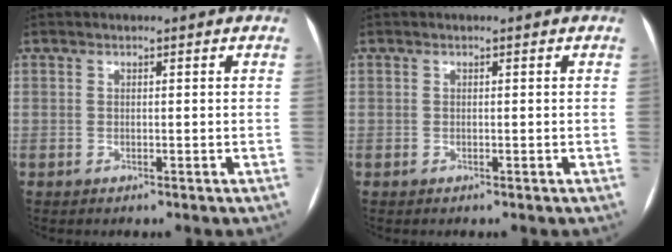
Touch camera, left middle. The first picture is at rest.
{"total": 0.0}